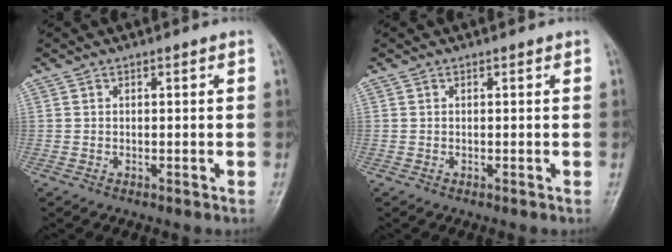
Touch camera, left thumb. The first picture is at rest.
{"total": 0.0}